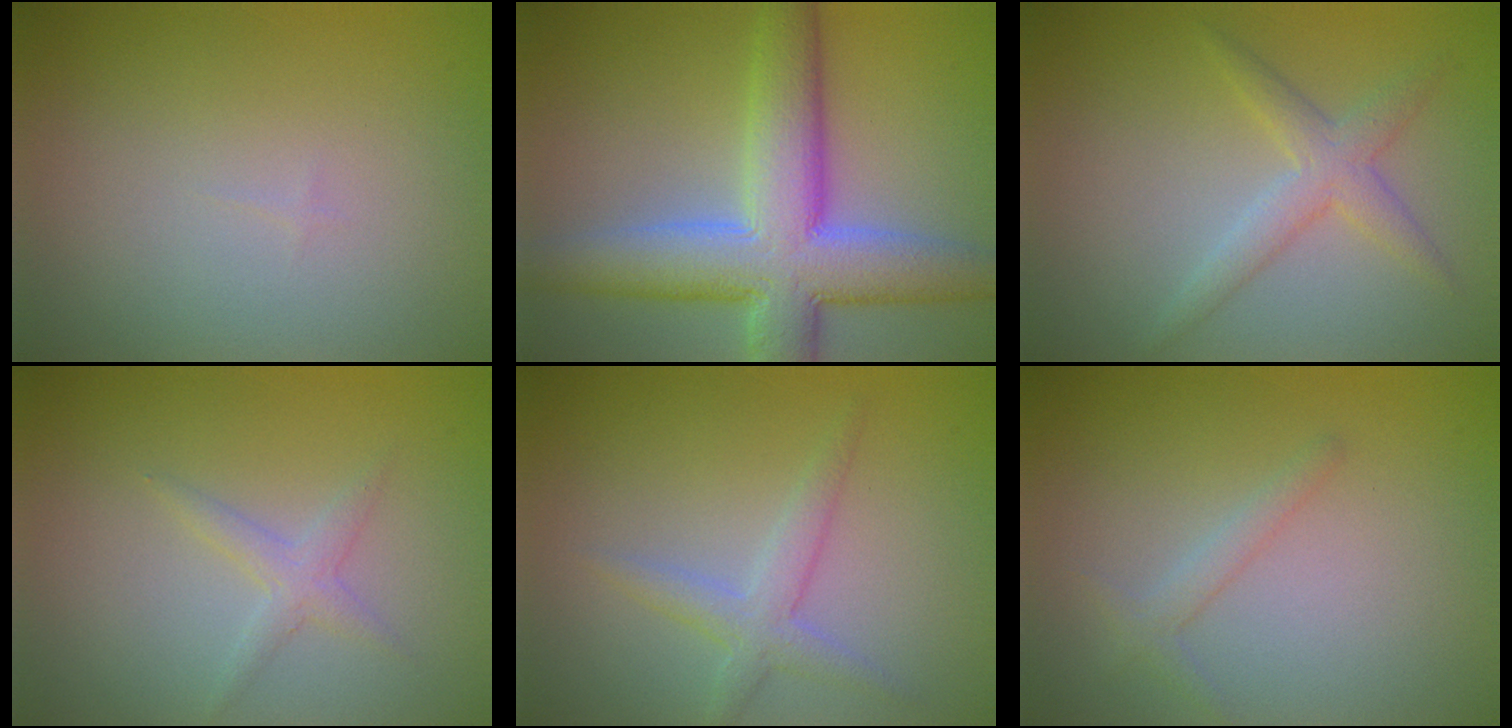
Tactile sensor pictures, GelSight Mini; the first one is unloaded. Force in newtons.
{"total": 9.8, "press": 9.8, "slide": 0.8}
{"total": 2.6, "press": 2.6, "slide": 0.1}
{"total": 1.5, "press": 1.5, "slide": 0.1}
{"total": 2.5, "press": 2.5, "slide": 0.1}
{"total": 1.4, "press": 1.4, "slide": 0.0}